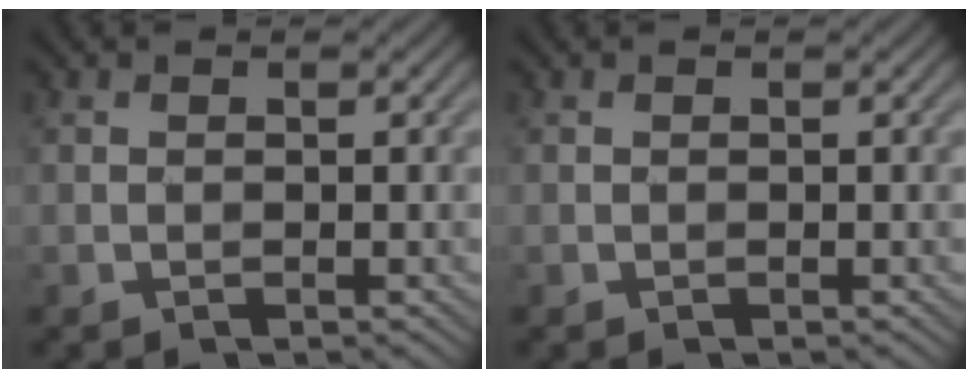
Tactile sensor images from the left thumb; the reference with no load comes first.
{"total": 0.0}